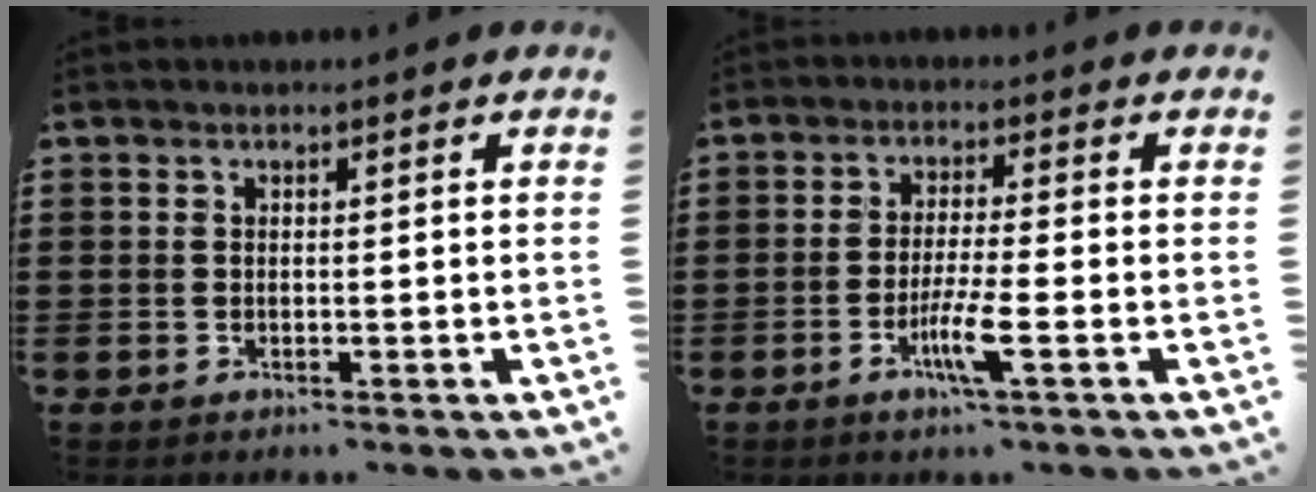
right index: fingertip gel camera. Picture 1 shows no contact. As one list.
[{"total": 5.8, "force": [-2.4, 0.1, 5.3], "torque": [-0.099, -0.014, -0.045]}]